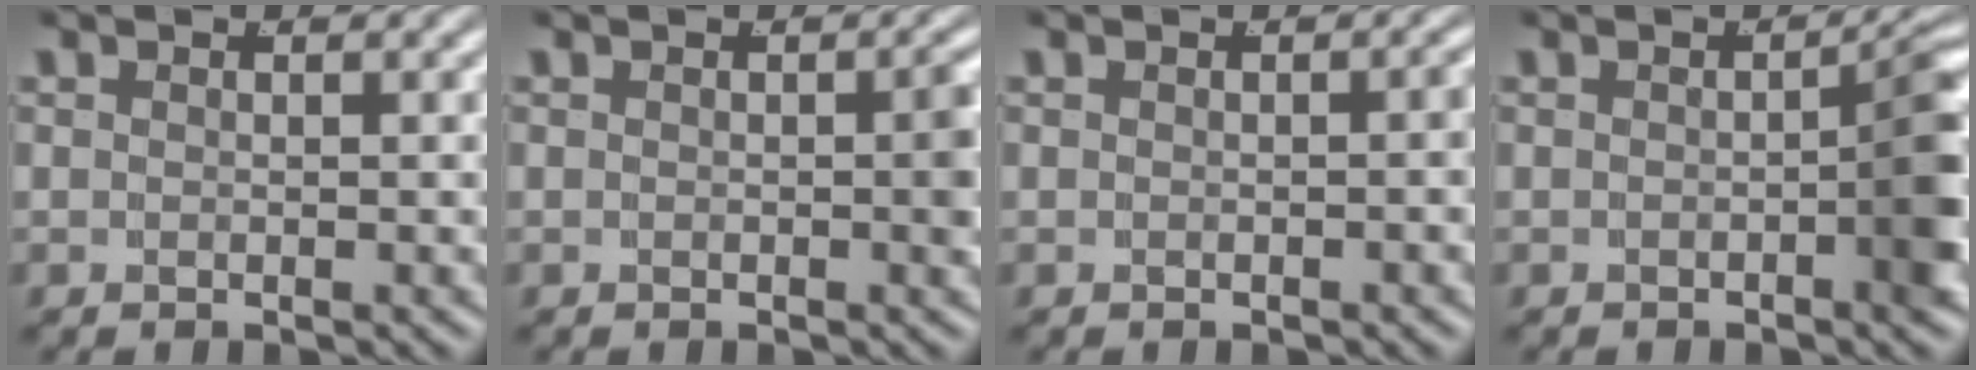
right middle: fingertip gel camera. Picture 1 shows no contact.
{"total": 1.2, "force": [-0.2, 0.3, 1.1], "torque": [-0.015, -0.001, -0.004]}
{"total": 0.6, "force": [-0.3, 0.0, 0.6], "torque": [-0.009, -0.001, -0.006]}
{"total": 3.6, "force": [-0.8, 0.7, 3.4], "torque": [-0.038, 0.006, -0.016]}